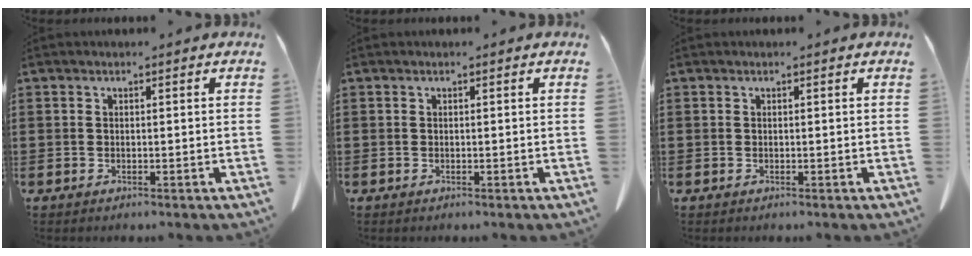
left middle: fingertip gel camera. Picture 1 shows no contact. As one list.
[{"total": 0.0}, {"total": 0.0}]